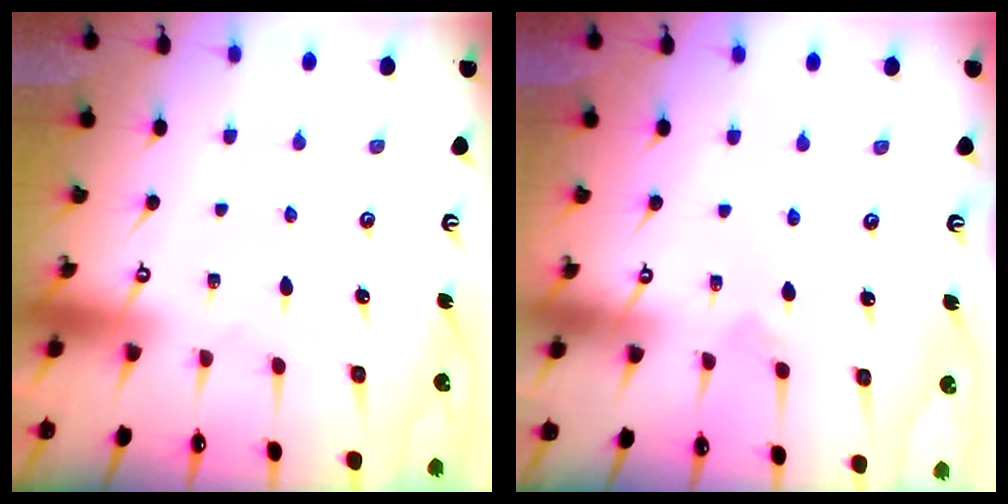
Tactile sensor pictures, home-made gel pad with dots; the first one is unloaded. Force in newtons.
{"total": 3.2, "press": 3.2, "slide": 0.3}